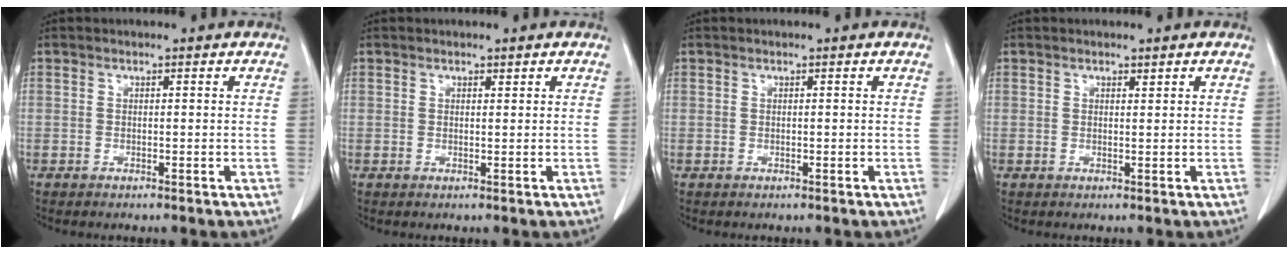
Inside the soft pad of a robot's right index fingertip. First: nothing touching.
{"total": 0.8, "force": [0.5, 0.5, 0.4], "torque": [-0.011, -0.001, 0.008]}
{"total": 0.0}
{"total": 0.9, "force": [0.6, 0.5, 0.5], "torque": [-0.012, -0.001, 0.011]}